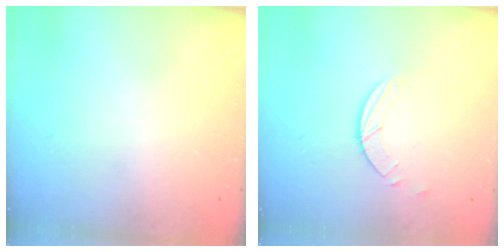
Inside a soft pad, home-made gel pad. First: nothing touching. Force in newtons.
{"total": 1.7, "press": 1.7, "slide": 0.2}